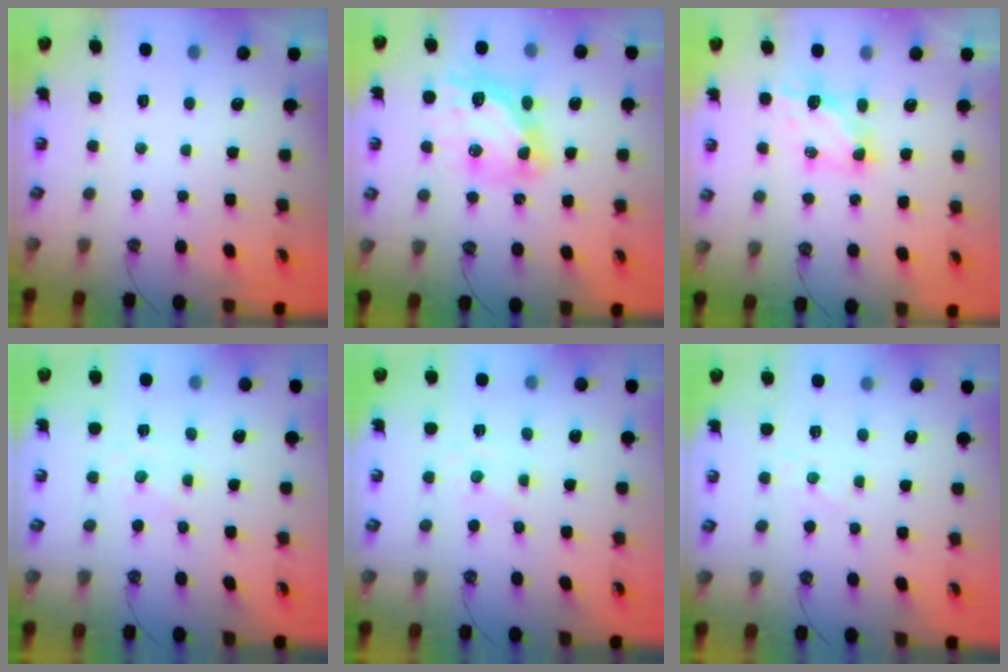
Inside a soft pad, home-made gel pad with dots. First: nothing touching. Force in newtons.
{"total": 14.3, "press": 14.2, "slide": 1.7}
{"total": 6.0, "press": 6.0, "slide": 0.3}
{"total": 0.0}
{"total": 0.0}
{"total": 2.8, "press": 2.8, "slide": 0.3}